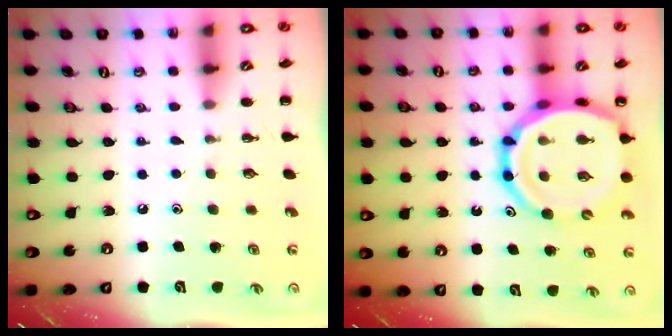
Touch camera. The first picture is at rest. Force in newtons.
{"total": 19.4, "press": 18.8, "slide": 4.5}